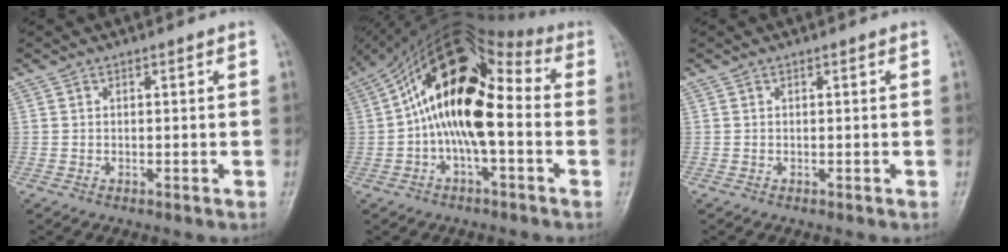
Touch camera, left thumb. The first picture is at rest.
{"total": 18.1, "force": [-0.3, 8.6, 15.9], "torque": [-0.261, 0.048, -0.016]}
{"total": 0.0}